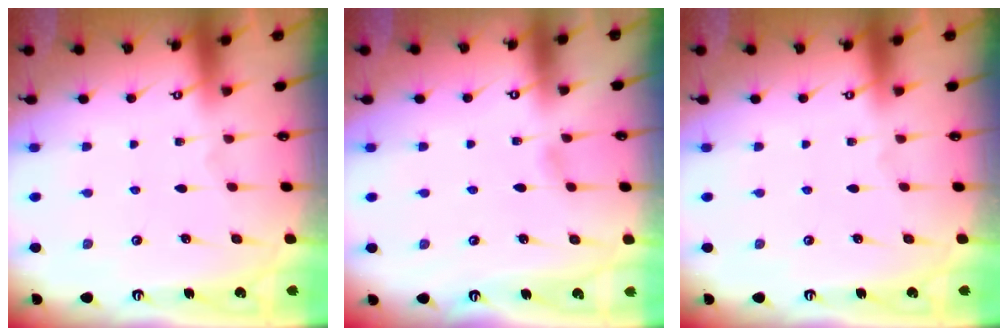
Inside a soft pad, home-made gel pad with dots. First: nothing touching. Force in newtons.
{"total": 3.6, "press": 3.5, "slide": 0.4}
{"total": 0.0}